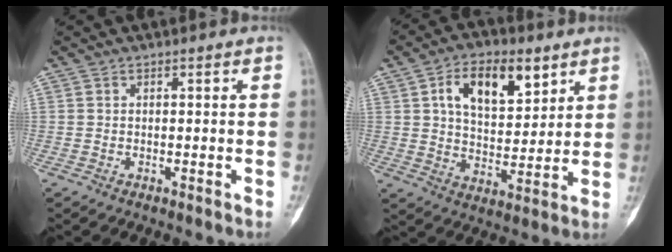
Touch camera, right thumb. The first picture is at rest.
{"total": 13.5, "force": [5.9, 7.4, 9.6], "torque": [-0.125, -0.019, 0.103]}